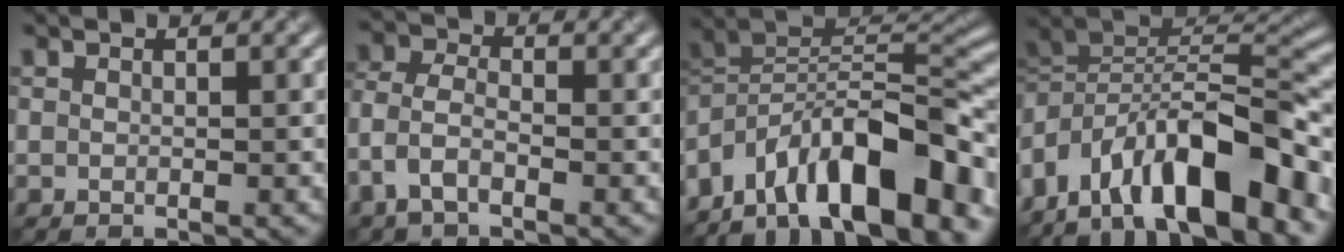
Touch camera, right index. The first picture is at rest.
{"total": 3.2, "force": [-1.8, 1.6, 2.1], "torque": [-0.050, 0.010, -0.049]}
{"total": 14.1, "force": [-7.1, 5.7, 10.7], "torque": [-0.177, 0.039, -0.129]}
{"total": 13.3, "force": [-5.4, 5.4, 10.8], "torque": [-0.171, 0.023, -0.091]}